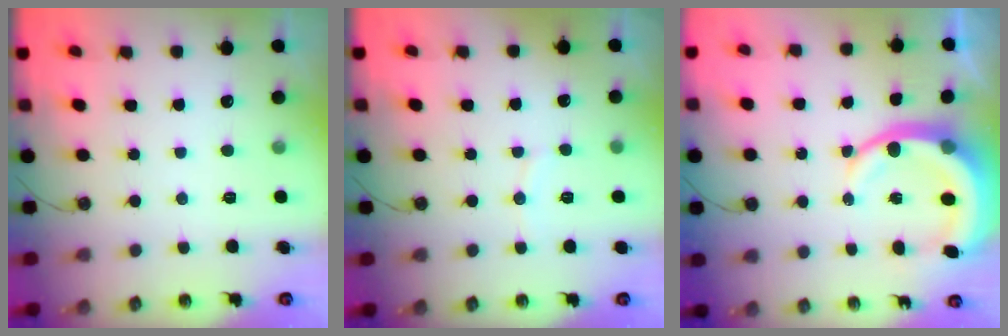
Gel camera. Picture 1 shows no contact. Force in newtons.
{"total": 3.9, "press": 3.8, "slide": 0.6}
{"total": 13.0, "press": 12.7, "slide": 2.8}